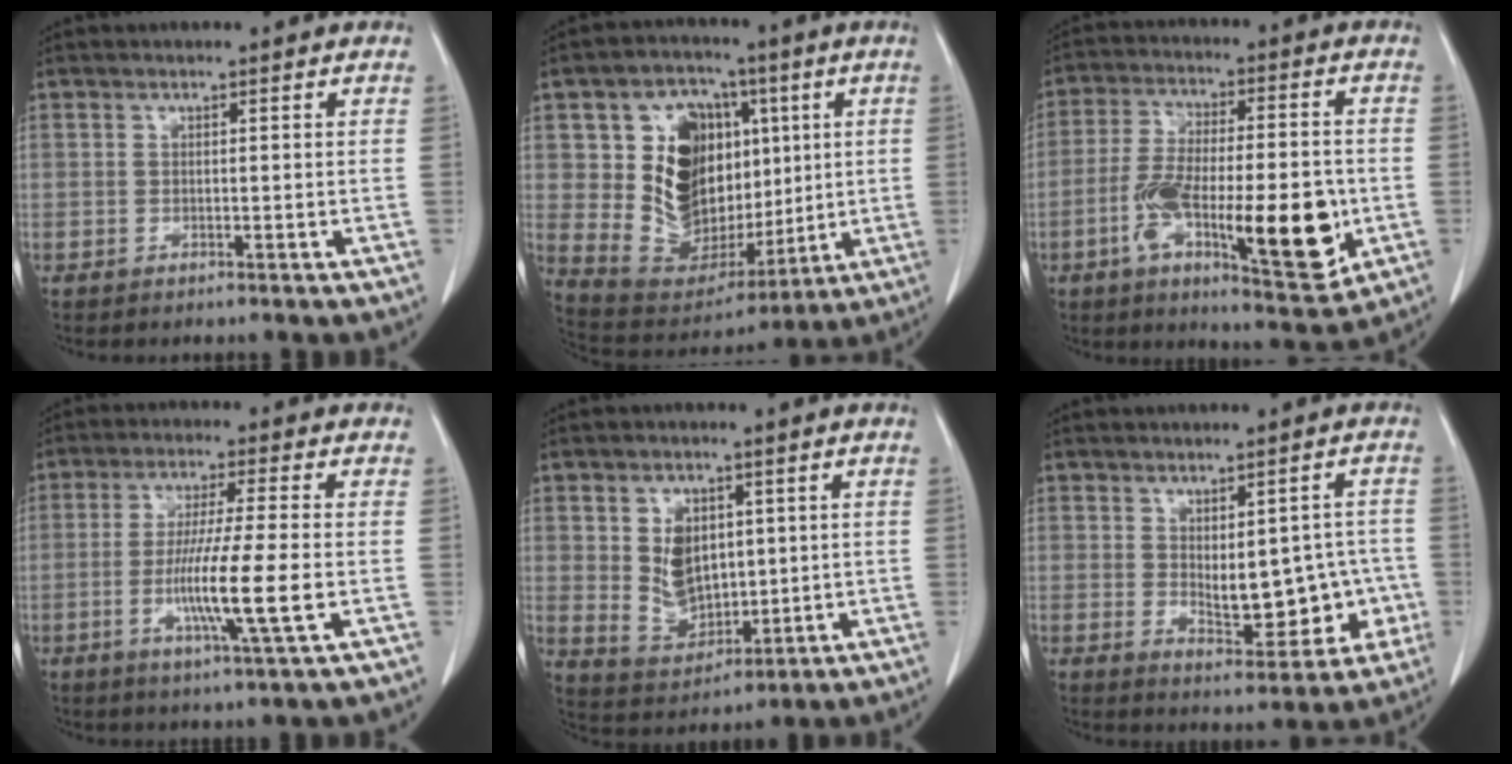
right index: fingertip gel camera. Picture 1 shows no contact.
{"total": 17.1, "force": [3.0, 12.8, 10.9], "torque": [-0.189, 0.043, 0.076]}
{"total": 19.4, "force": [-5.1, 5.2, 18.0], "torque": [-0.285, 0.001, -0.070]}
{"total": 10.9, "force": [-2.5, -0.3, 10.6], "torque": [-0.197, -0.017, -0.048]}
{"total": 8.7, "force": [1.5, 6.2, 6.0], "torque": [-0.118, 0.006, 0.048]}
{"total": 11.1, "force": [-0.9, 5.3, 9.7], "torque": [-0.119, 0.015, 0.010]}